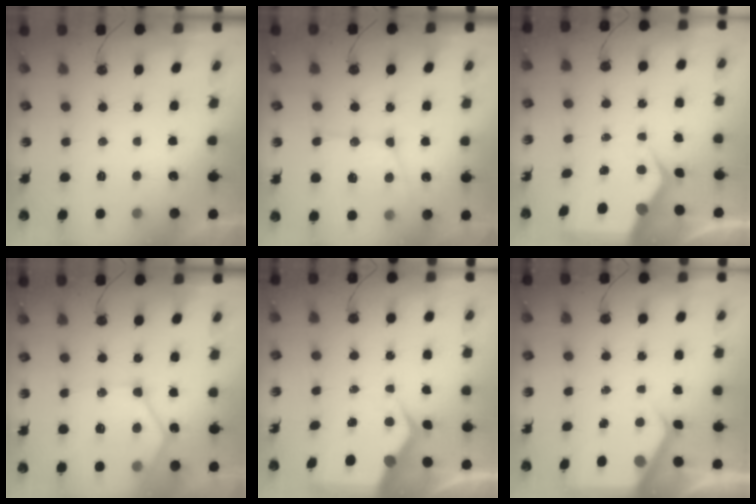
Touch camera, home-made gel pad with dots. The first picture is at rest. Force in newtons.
{"total": 15.0, "press": 14.9, "slide": 1.6}
{"total": 8.6, "press": 8.5, "slide": 1.3}
{"total": 15.6, "press": 15.6, "slide": 1.6}
{"total": 8.6, "press": 8.5, "slide": 1.3}
{"total": 5.4, "press": 5.4, "slide": 0.8}